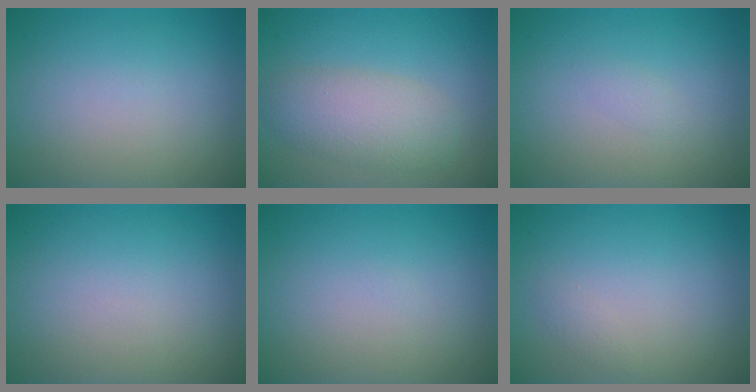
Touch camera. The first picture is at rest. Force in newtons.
{"total": 4.6, "press": 4.6, "slide": 0.3}
{"total": 0.7, "press": 0.7, "slide": 0.1}
{"total": 0.0}
{"total": 0.0}
{"total": 0.6, "press": 0.6, "slide": 0.1}